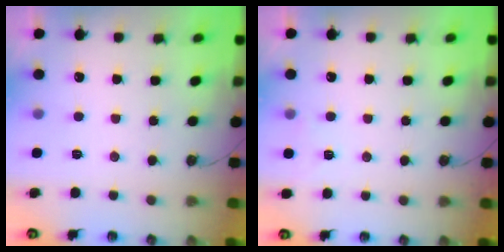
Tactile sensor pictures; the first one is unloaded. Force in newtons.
{"total": 4.0, "press": 3.1, "slide": 2.5}